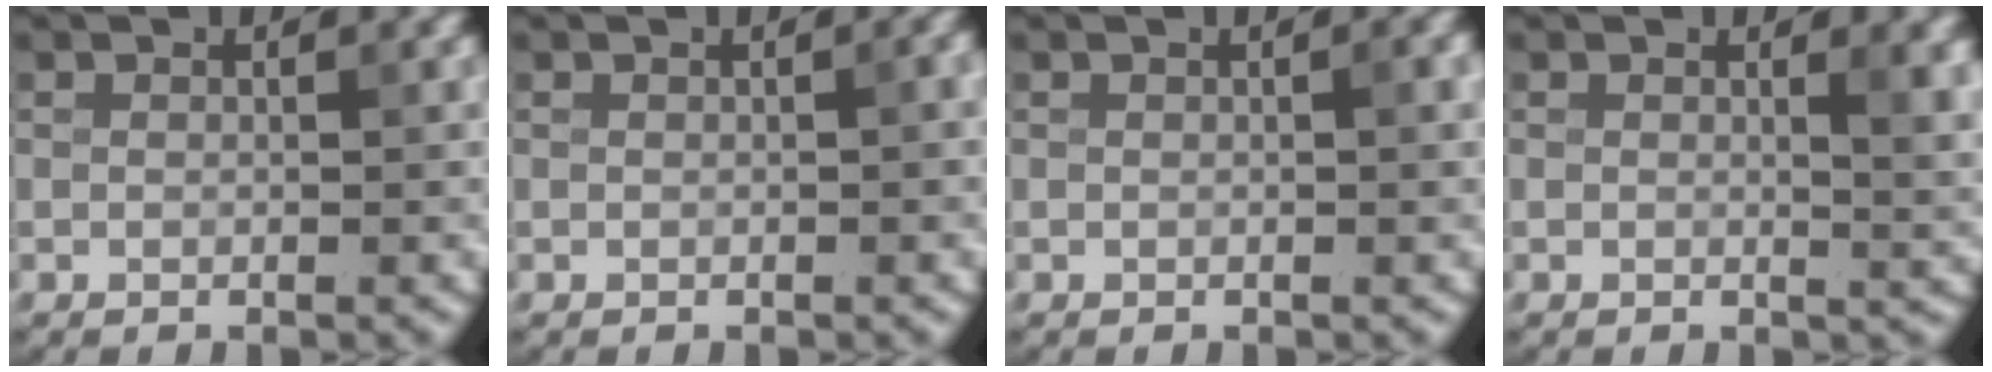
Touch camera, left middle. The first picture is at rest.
{"total": 0.9, "force": [0.0, 0.2, 0.9], "torque": [-0.011, 0.005, 0.002]}
{"total": 1.5, "force": [0.2, 0.4, 1.4], "torque": [-0.019, 0.004, 0.002]}
{"total": 3.1, "force": [1.0, 1.0, 2.8], "torque": [-0.024, -0.003, 0.012]}